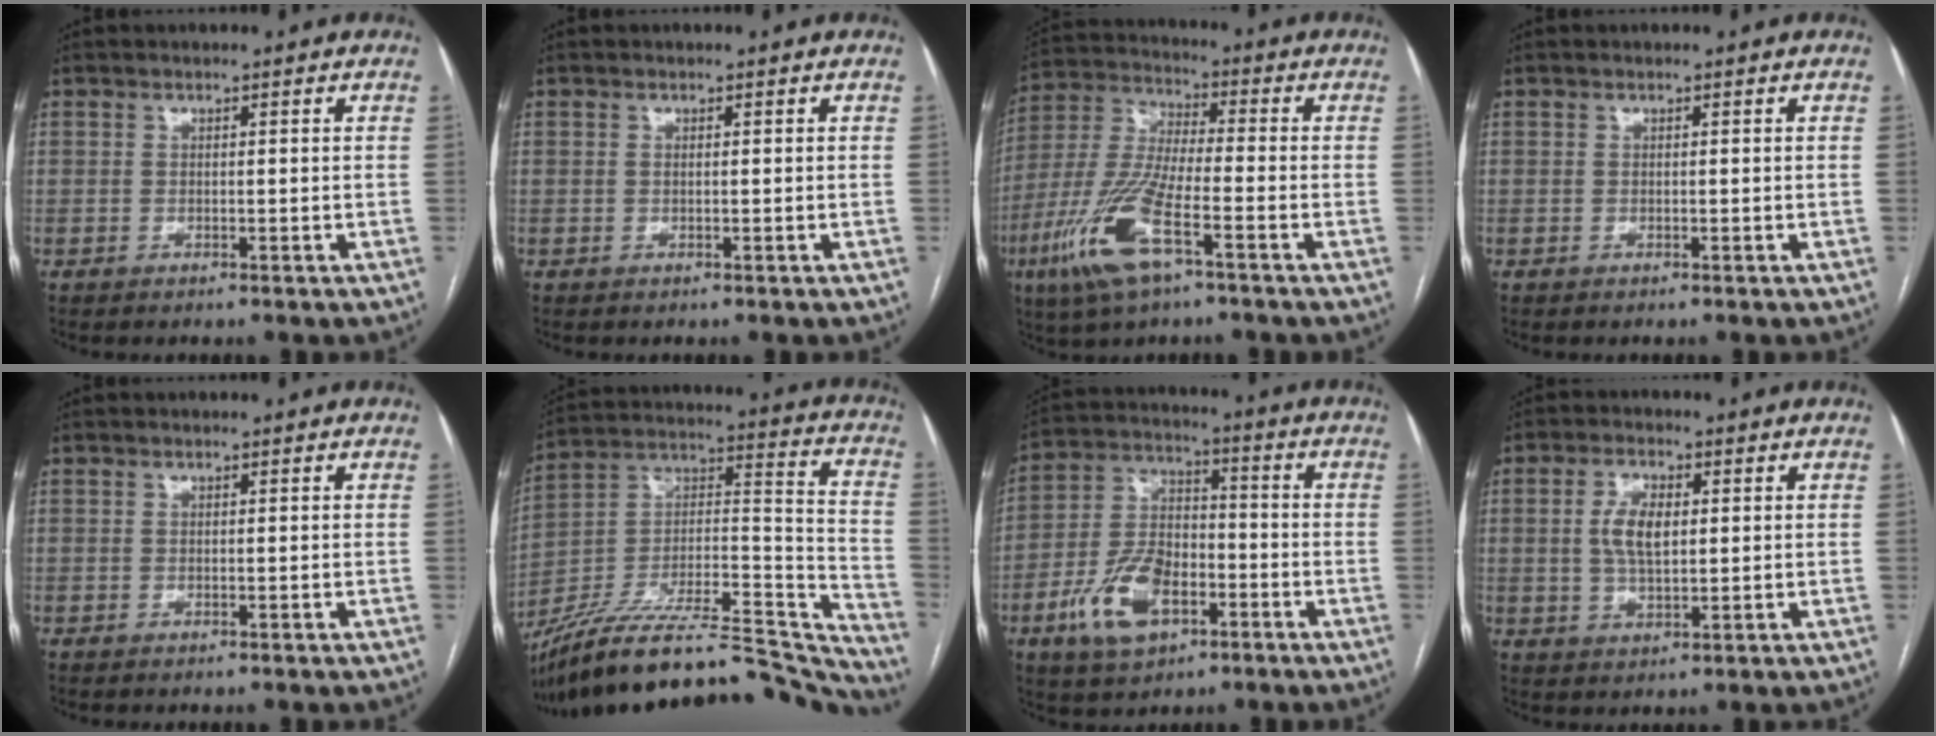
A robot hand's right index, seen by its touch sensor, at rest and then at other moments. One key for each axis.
{"total": 0.0}
{"total": 13.8, "fx": -6.5, "fy": 2.7, "fz": 12.0, "tx": -0.265, "ty": -0.017, "tz": -0.125}
{"total": 0.0}
{"total": 0.0}
{"total": 34.4, "fx": -31.1, "fy": 5.3, "fz": 13.5, "tx": -0.164, "ty": 0.013, "tz": -0.462}
{"total": 12.4, "fx": -5.4, "fy": 6.4, "fz": 9.1, "tx": -0.197, "ty": 0.010, "tz": -0.094}
{"total": 5.6, "fx": 0.8, "fy": 2.5, "fz": 5.0, "tx": -0.103, "ty": 0.007, "tz": 0.017}